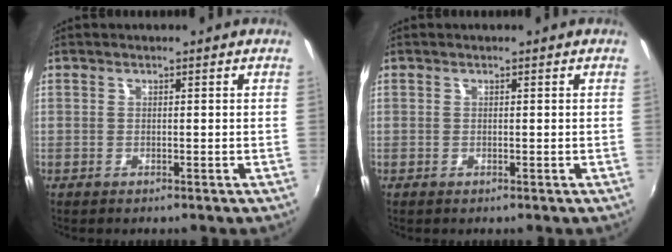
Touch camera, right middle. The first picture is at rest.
{"total": 0.0}